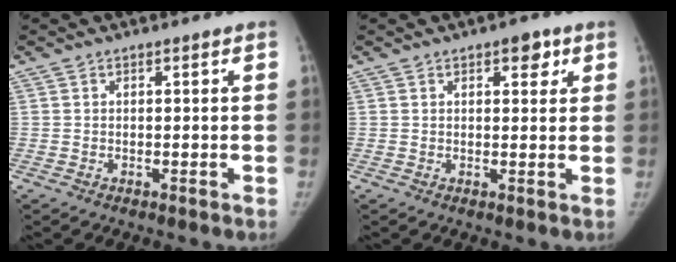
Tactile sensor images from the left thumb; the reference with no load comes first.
{"total": 3.6, "force": [1.9, 1.8, 2.4], "torque": [-0.012, -0.004, 0.021]}